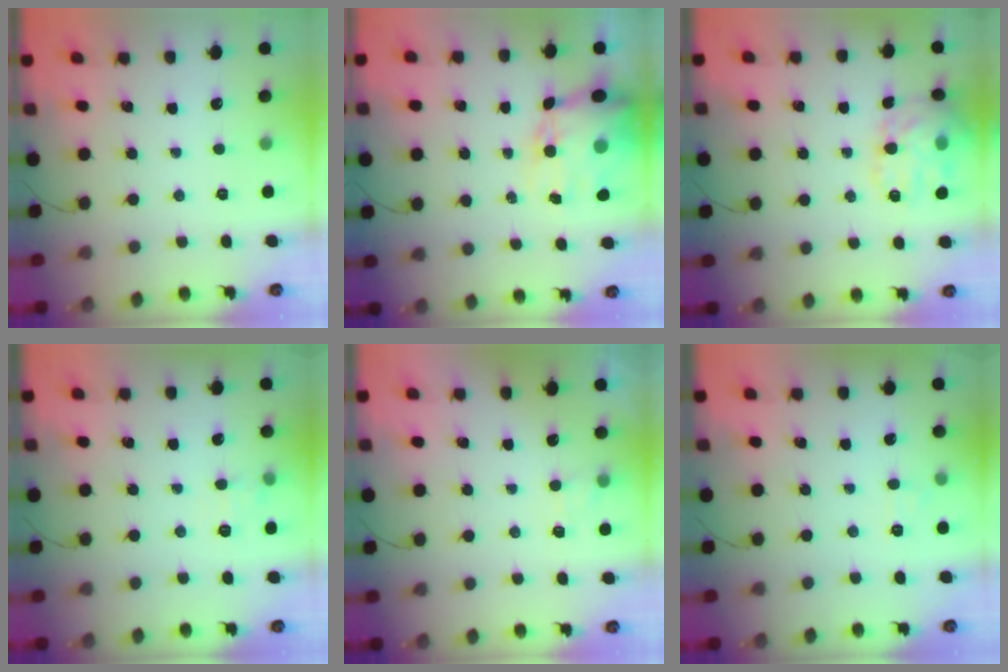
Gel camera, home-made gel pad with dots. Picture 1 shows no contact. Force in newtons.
{"total": 15.0, "press": 14.6, "slide": 3.4}
{"total": 14.5, "press": 14.5, "slide": 1.3}
{"total": 6.7, "press": 6.5, "slide": 1.5}
{"total": 3.7, "press": 3.4, "slide": 1.4}
{"total": 5.6, "press": 5.4, "slide": 1.4}